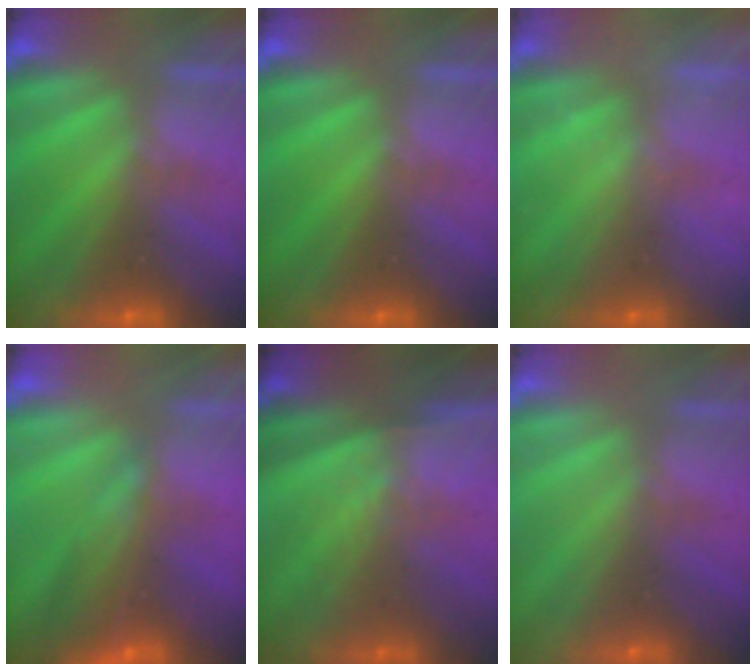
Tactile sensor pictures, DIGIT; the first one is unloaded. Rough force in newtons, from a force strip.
{"total": 0.0}
{"total": 2.2}
{"total": 11.5}
{"total": 1.3}
{"total": 2.9}